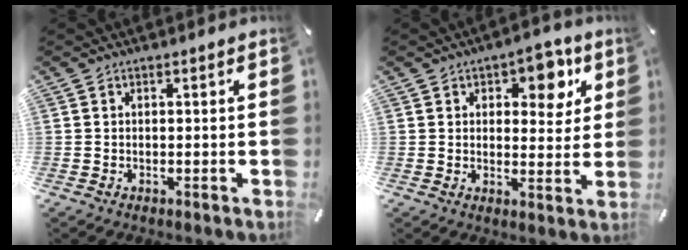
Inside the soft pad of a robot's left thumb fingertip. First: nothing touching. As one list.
[{"total": 7.8, "force": [3.8, 4.8, 4.7], "torque": [-0.035, -0.021, 0.055]}]